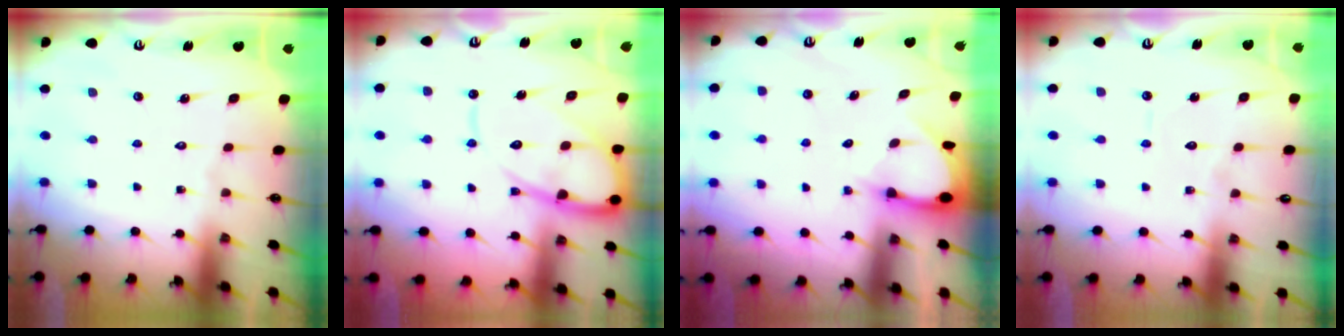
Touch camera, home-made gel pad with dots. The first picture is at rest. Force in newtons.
{"total": 13.6, "press": 13.5, "slide": 1.3}
{"total": 2.8, "press": 2.8, "slide": 0.2}
{"total": 3.8, "press": 3.8, "slide": 0.2}